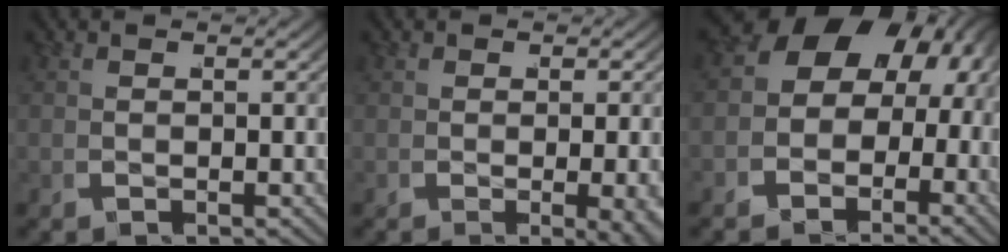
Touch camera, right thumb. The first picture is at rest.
{"total": 2.4, "force": [-0.6, 0.3, 2.3], "torque": [-0.032, -0.012, -0.002]}
{"total": 12.7, "force": [1.2, 10.3, 7.3], "torque": [-0.130, 0.015, -0.006]}